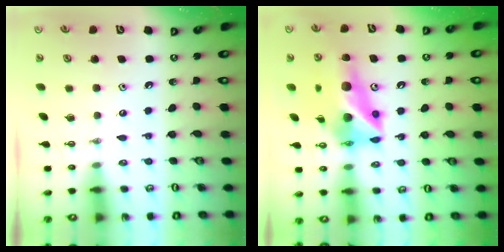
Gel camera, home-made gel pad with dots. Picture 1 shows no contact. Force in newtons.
{"total": 14.5, "press": 14.4, "slide": 1.5}